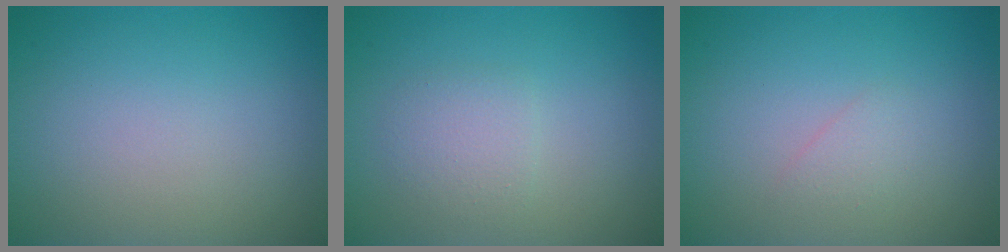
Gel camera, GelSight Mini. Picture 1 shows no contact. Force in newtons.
{"total": 1.9, "press": 1.9, "slide": 0.0}
{"total": 1.0, "press": 1.0, "slide": 0.1}